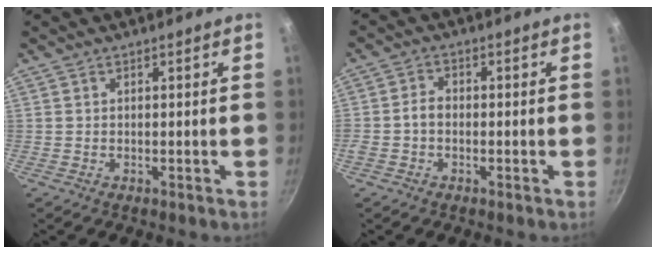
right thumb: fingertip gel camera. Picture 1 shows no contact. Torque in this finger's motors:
{"motor_torque": [0.77, 0.74, 0.47, -0.14, 0.06]}